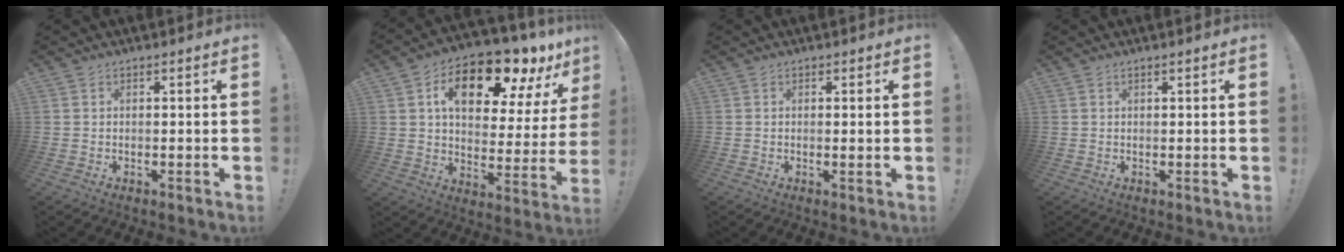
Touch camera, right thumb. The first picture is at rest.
{"total": 18.2, "force": [10.7, 7.8, 12.5], "torque": [-0.190, -0.063, 0.175]}
{"total": 0.7, "force": [0.4, -0.1, 0.6], "torque": [-0.003, -0.004, 0.004]}
{"total": 0.9, "force": [0.5, -0.2, 0.7], "torque": [-0.008, -0.002, 0.006]}